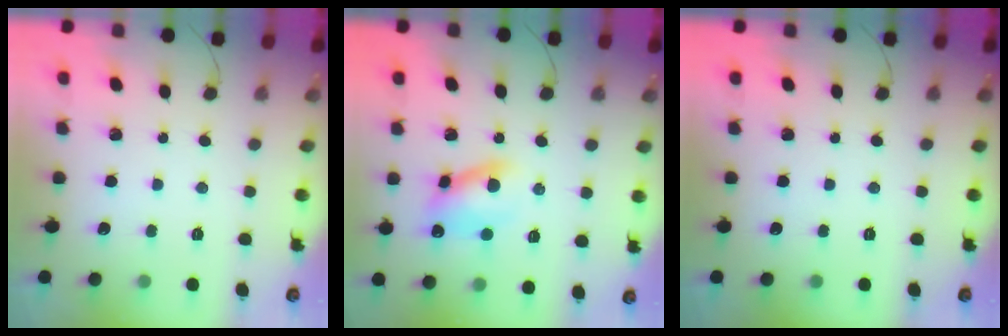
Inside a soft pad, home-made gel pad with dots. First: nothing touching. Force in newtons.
{"total": 10.2, "press": 10.1, "slide": 1.2}
{"total": 0.0}